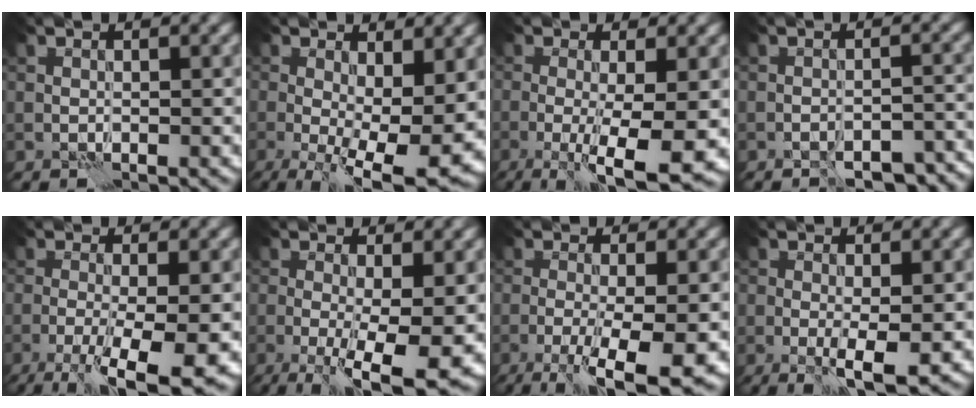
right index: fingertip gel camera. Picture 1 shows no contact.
{"total": 10.7, "force": [-1.3, 4.4, 9.7], "torque": [-0.152, -0.015, -0.011]}
{"total": 7.7, "force": [-2.5, 1.3, 7.1], "torque": [-0.111, -0.011, -0.037]}
{"total": 5.3, "force": [-4.5, 1.9, 2.2], "torque": [-0.023, 0.004, -0.059]}
{"total": 8.2, "force": [-4.2, 1.8, 6.8], "torque": [-0.114, -0.012, -0.069]}
{"total": 9.4, "force": [-2.8, 2.7, 8.6], "torque": [-0.127, -0.009, -0.041]}
{"total": 7.7, "force": [-3.9, 1.5, 6.5], "torque": [-0.105, -0.008, -0.065]}
{"total": 3.8, "force": [-1.3, 1.0, 3.4], "torque": [-0.061, -0.009, -0.021]}